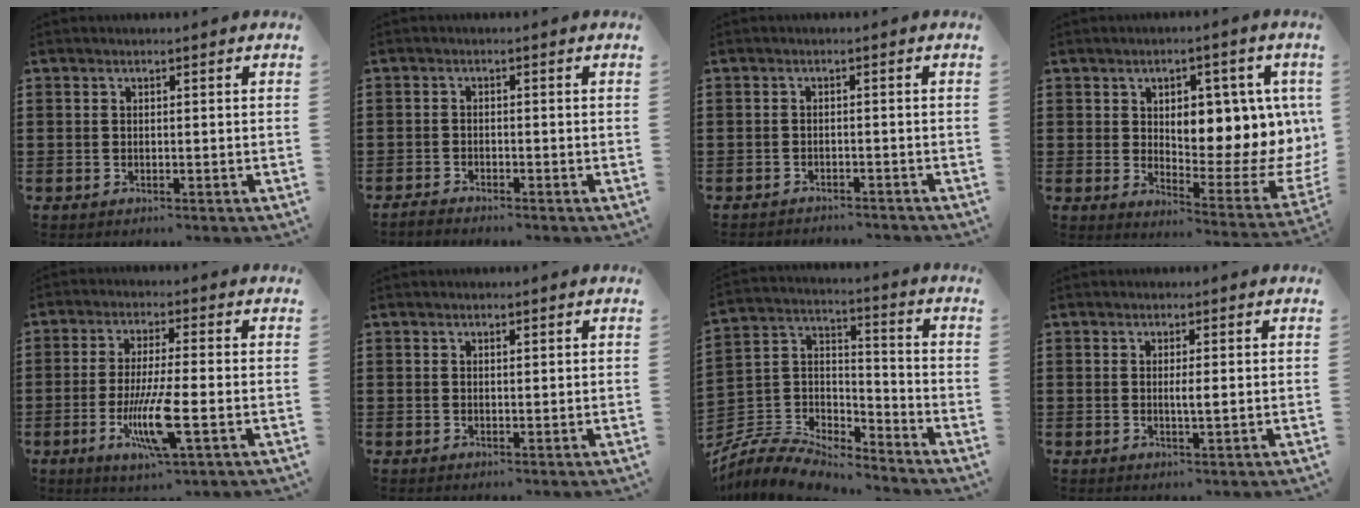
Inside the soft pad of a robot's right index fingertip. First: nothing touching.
{"total": 1.3, "force": [-1.3, 0.0, 0.0], "torque": [-0.004, 0.001, -0.027]}
{"total": 1.5, "force": [-1.5, 0.0, 0.0], "torque": [-0.005, 0.002, -0.031]}
{"total": 8.4, "force": [3.0, 3.9, 6.8], "torque": [-0.096, -0.035, 0.042]}
{"total": 9.2, "force": [-2.7, 1.4, 8.7], "torque": [-0.172, -0.018, -0.051]}
{"total": 0.6, "force": [0.4, 0.3, 0.3], "torque": [-0.007, 0.001, 0.007]}
{"total": 8.1, "force": [-7.6, 1.9, 2.1], "torque": [-0.057, 0.006, -0.155]}
{"total": 1.6, "force": [0.0, 0.0, 1.6], "torque": [-0.031, -0.004, -0.001]}